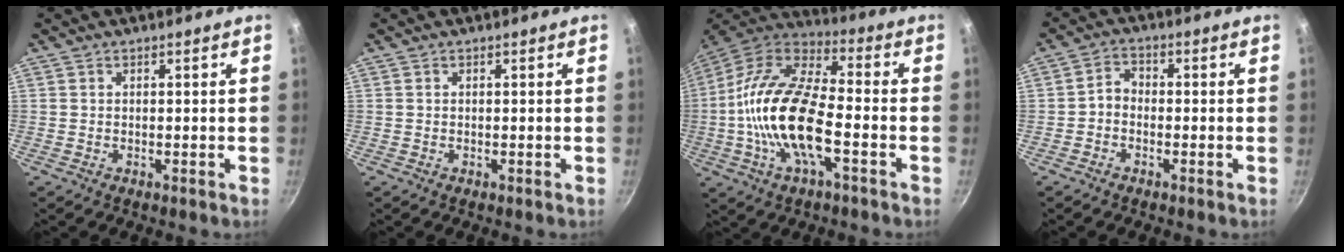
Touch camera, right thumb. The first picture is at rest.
{"total": 0.0}
{"total": 20.0, "force": [-4.2, 8.6, 17.6], "torque": [-0.332, 0.037, -0.096]}
{"total": 2.9, "force": [-1.2, 2.2, 1.6], "torque": [-0.025, 0.023, -0.030]}